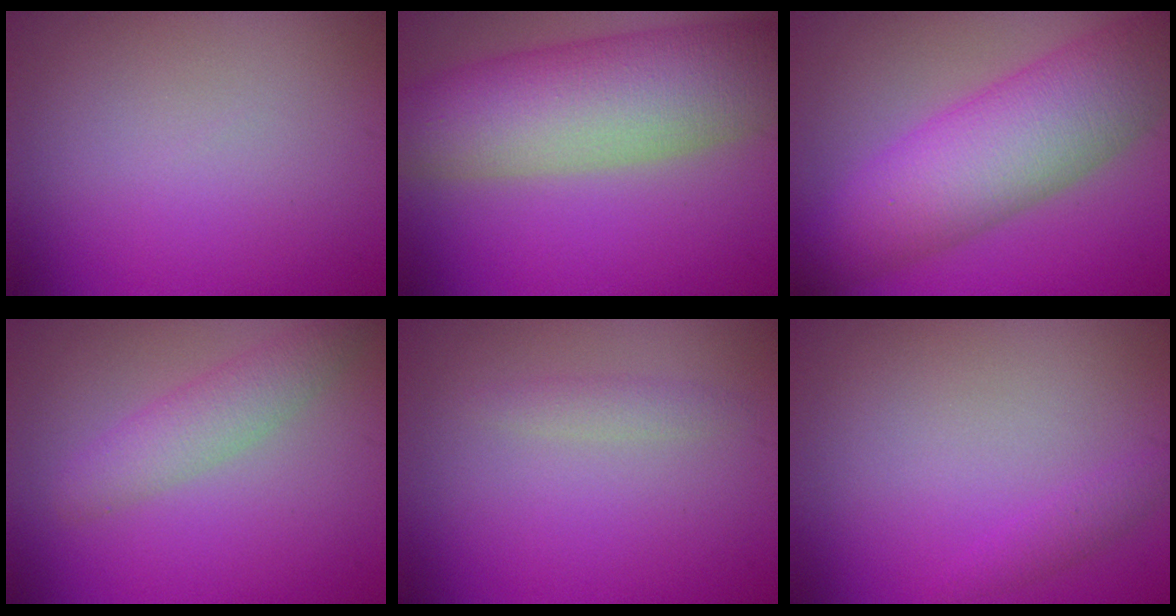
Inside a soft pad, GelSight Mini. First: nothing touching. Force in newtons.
{"total": 10.4, "press": 10.4, "slide": 0.6}
{"total": 9.9, "press": 9.9, "slide": 0.2}
{"total": 3.0, "press": 2.9, "slide": 0.2}
{"total": 1.1, "press": 1.1, "slide": 0.1}
{"total": 1.2, "press": 1.2, "slide": 0.1}